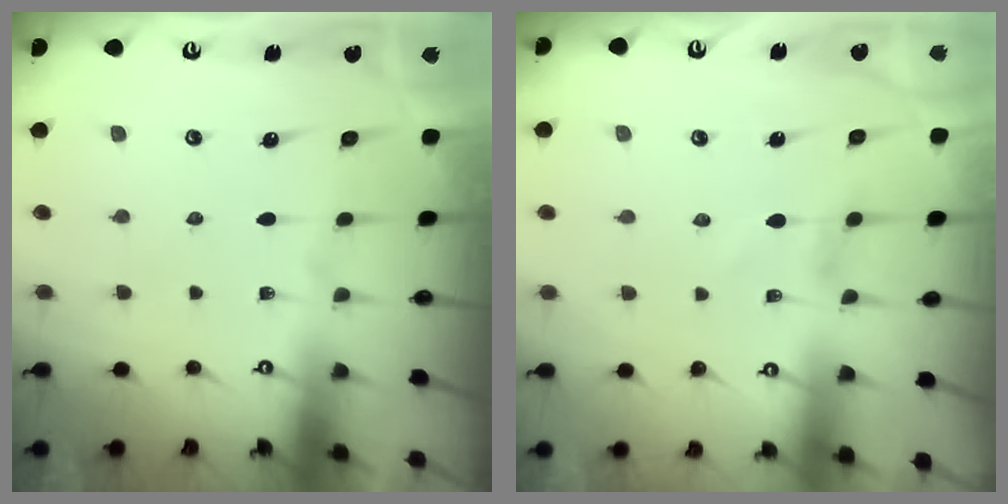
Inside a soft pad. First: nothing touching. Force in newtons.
{"total": 1.1, "press": 1.0, "slide": 0.4}